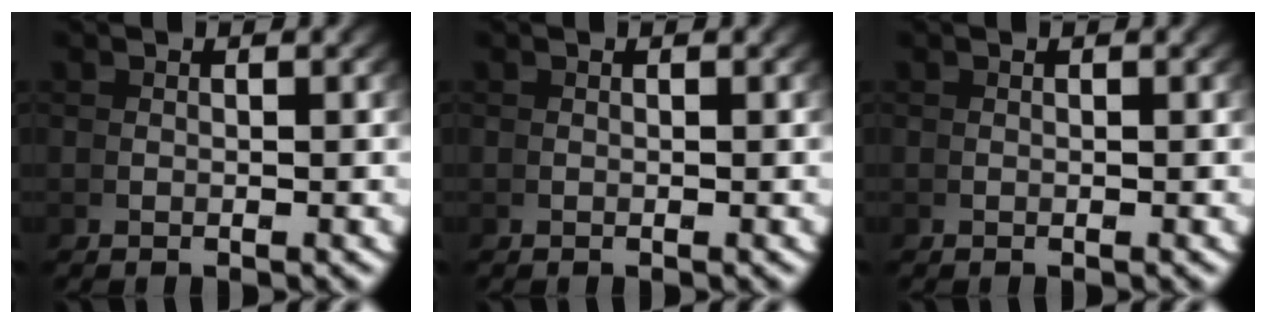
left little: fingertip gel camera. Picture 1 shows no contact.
{"total": 0.0}
{"total": 0.0}